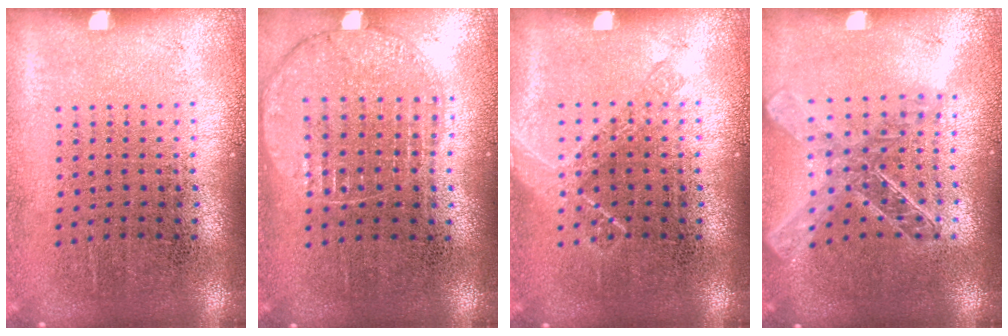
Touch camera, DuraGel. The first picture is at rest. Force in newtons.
{"total": 1.0, "press": 1.0, "slide": 0.1}
{"total": 1.8, "press": 1.8, "slide": 0.4}
{"total": 1.8, "press": 1.6, "slide": 0.8}